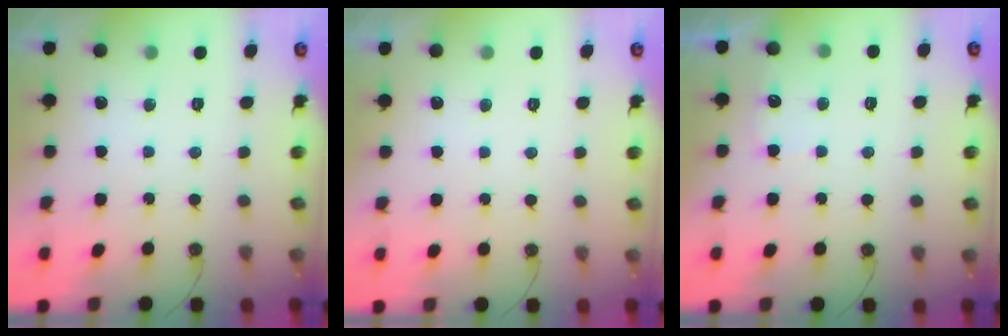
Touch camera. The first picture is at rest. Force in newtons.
{"total": 0.0}
{"total": 3.0, "press": 3.0, "slide": 0.3}